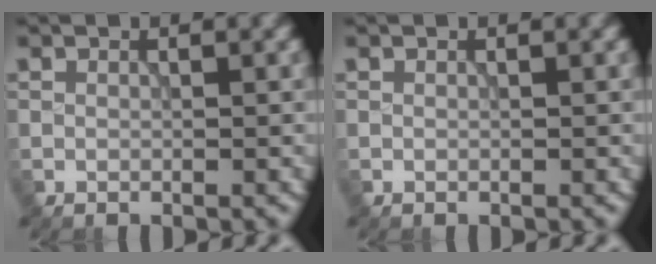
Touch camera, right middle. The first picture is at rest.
{"total": 0.0}